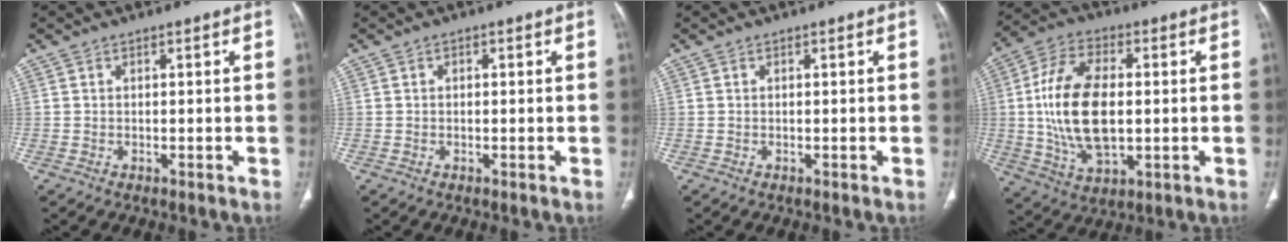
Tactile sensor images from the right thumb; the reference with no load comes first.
{"total": 0.6, "force": [0.1, 0.5, 0.4], "torque": [-0.001, 0.003, 0.001]}
{"total": 0.0}
{"total": 17.1, "force": [0.4, 9.0, 14.5], "torque": [-0.276, 0.003, 0.011]}